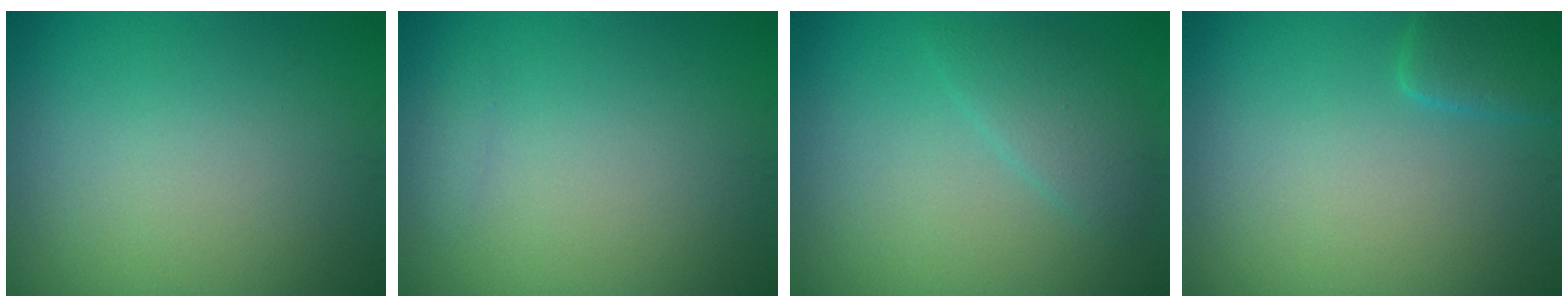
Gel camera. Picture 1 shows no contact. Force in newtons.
{"total": 0.5, "press": 0.5, "slide": 0.1}
{"total": 2.3, "press": 2.3, "slide": 0.3}
{"total": 2.6, "press": 2.6, "slide": 0.3}